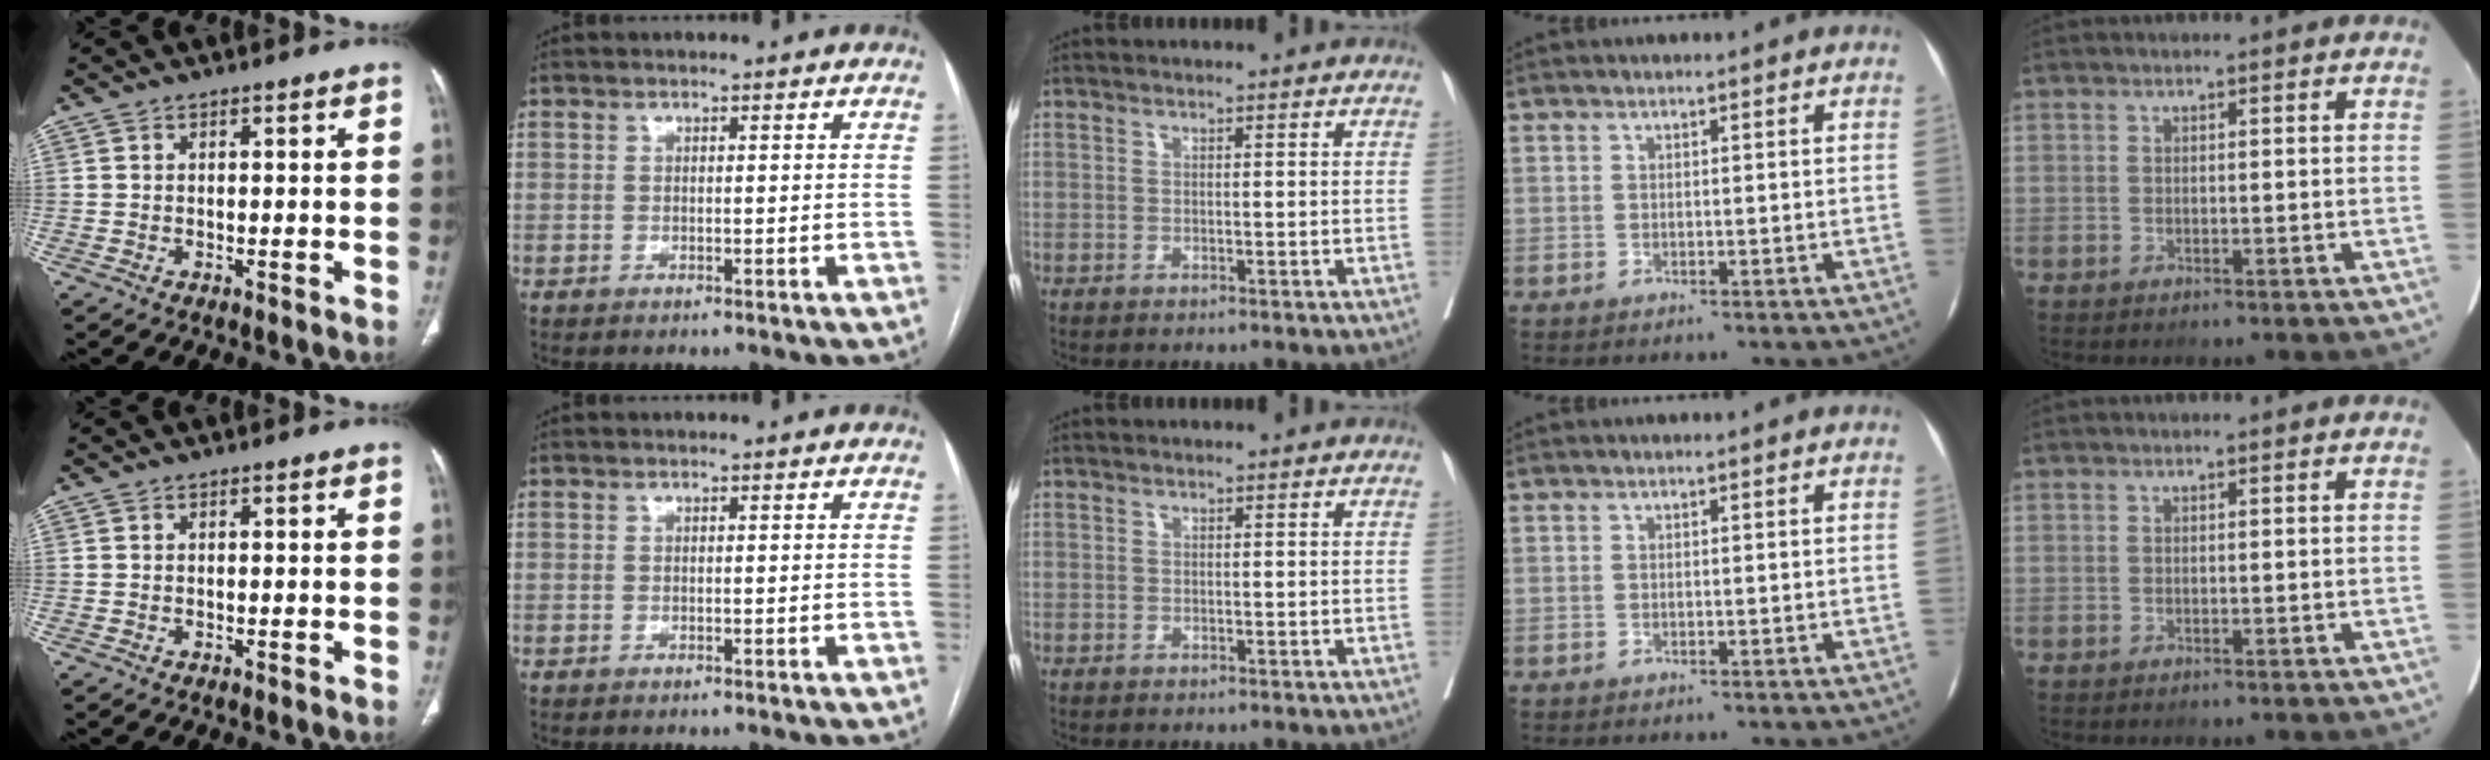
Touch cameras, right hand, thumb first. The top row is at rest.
{}